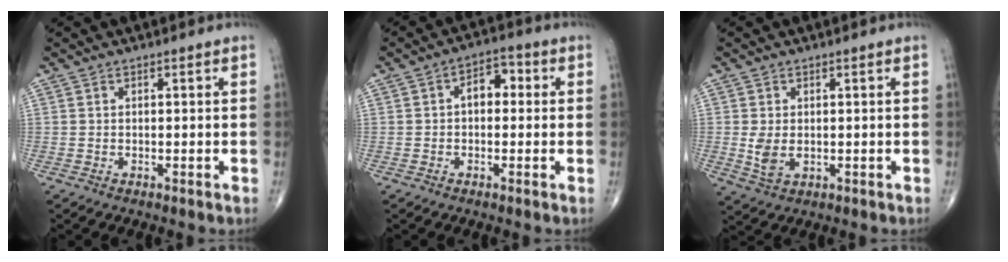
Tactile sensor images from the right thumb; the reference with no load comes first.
{"total": 5.3, "force": [0.4, 3.5, 4.1], "torque": [-0.038, 0.022, -0.006]}
{"total": 4.0, "force": [-0.2, 2.7, 3.0], "torque": [-0.059, -0.008, 0.004]}